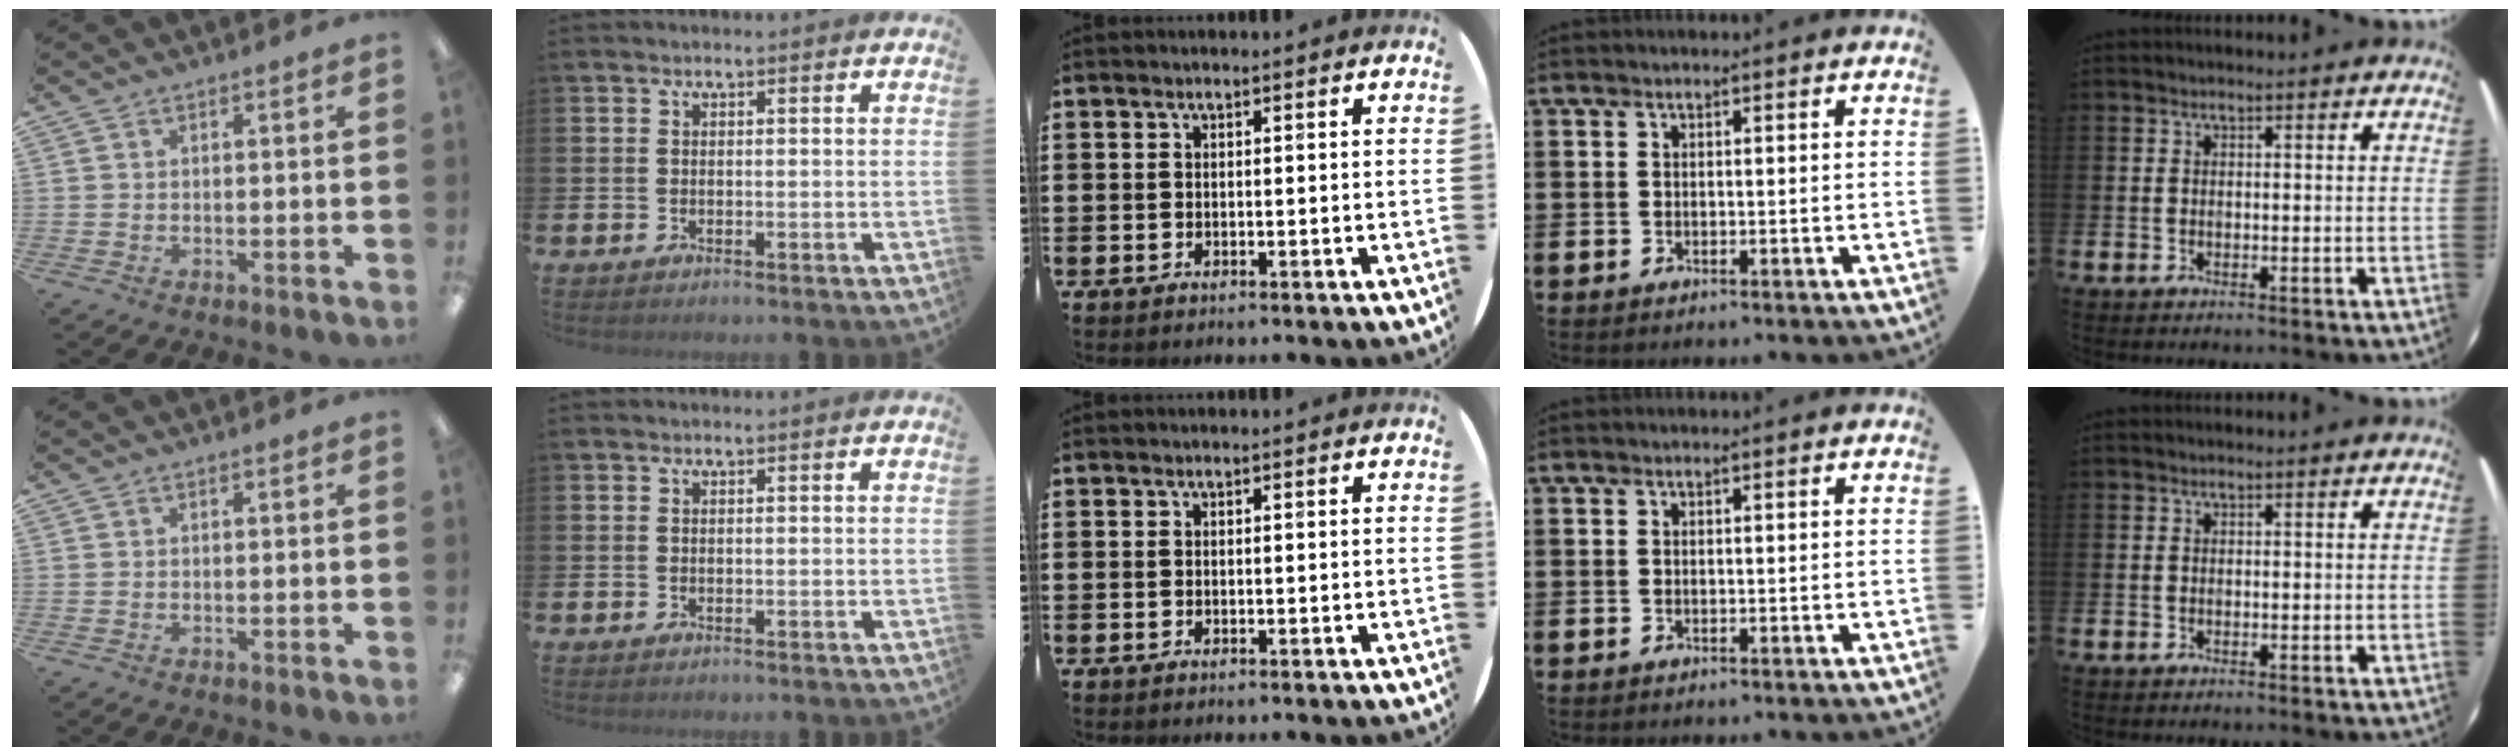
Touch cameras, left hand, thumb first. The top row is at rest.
{}